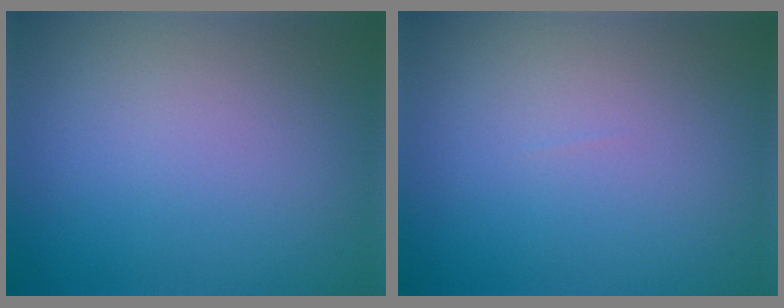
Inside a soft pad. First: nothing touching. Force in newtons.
{"total": 0.0}